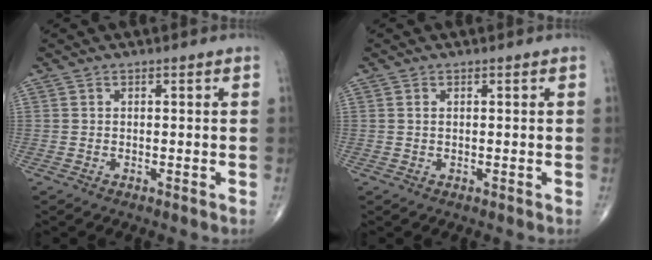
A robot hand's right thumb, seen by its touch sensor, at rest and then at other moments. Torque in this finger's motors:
{"motor_torque": [-0.35, -0.14, -0.03, 0.26, -0.01]}